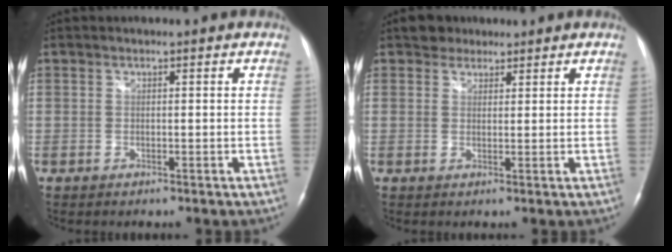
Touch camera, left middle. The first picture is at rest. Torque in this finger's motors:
{"motor_torque": [0.07, -0.04, -0.02, 0.00]}